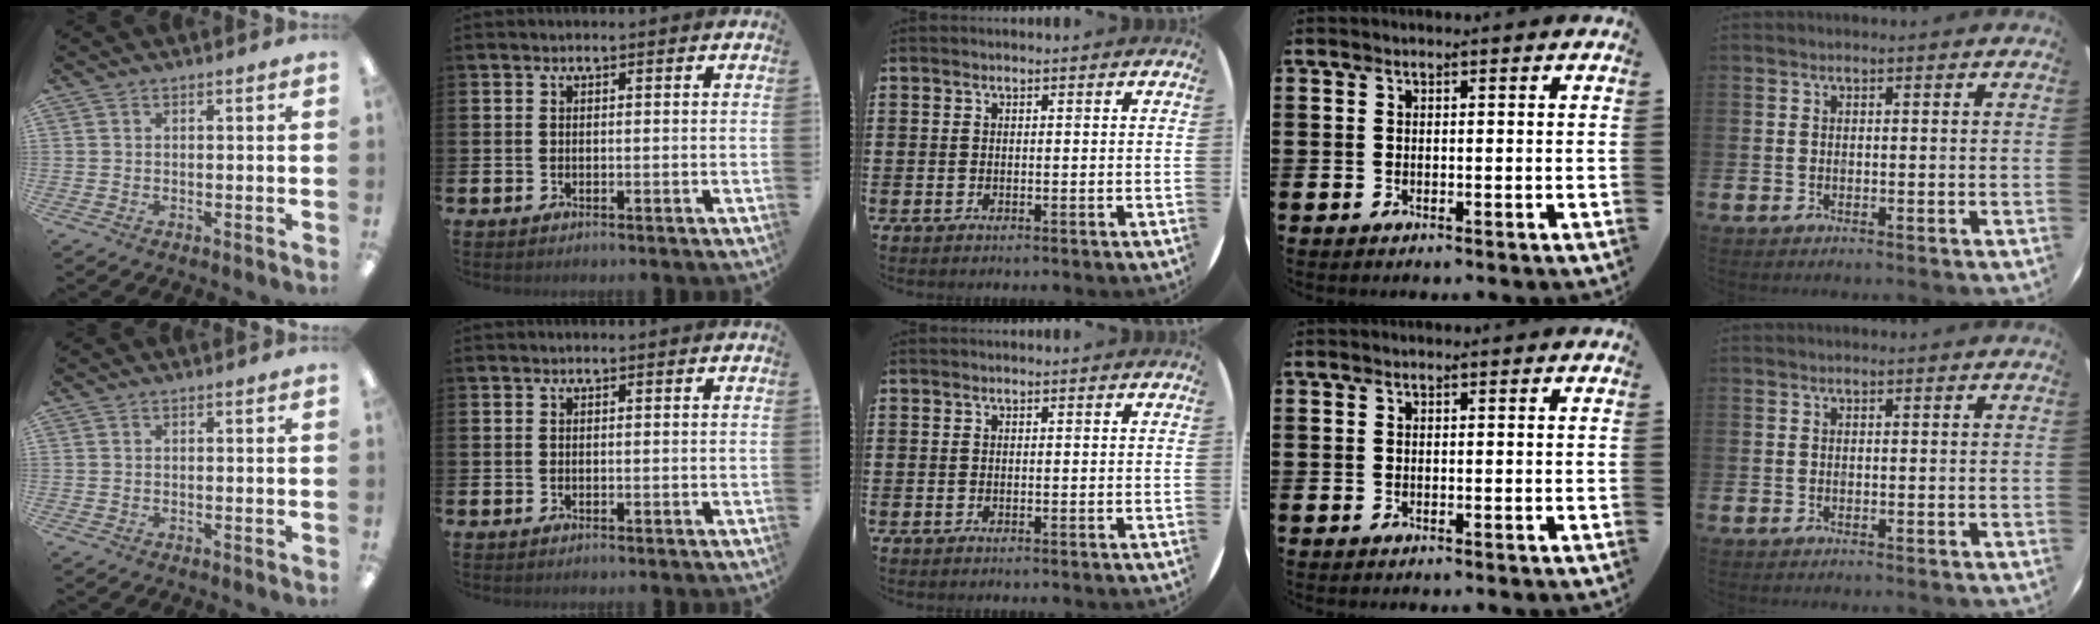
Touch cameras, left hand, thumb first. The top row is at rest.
{}